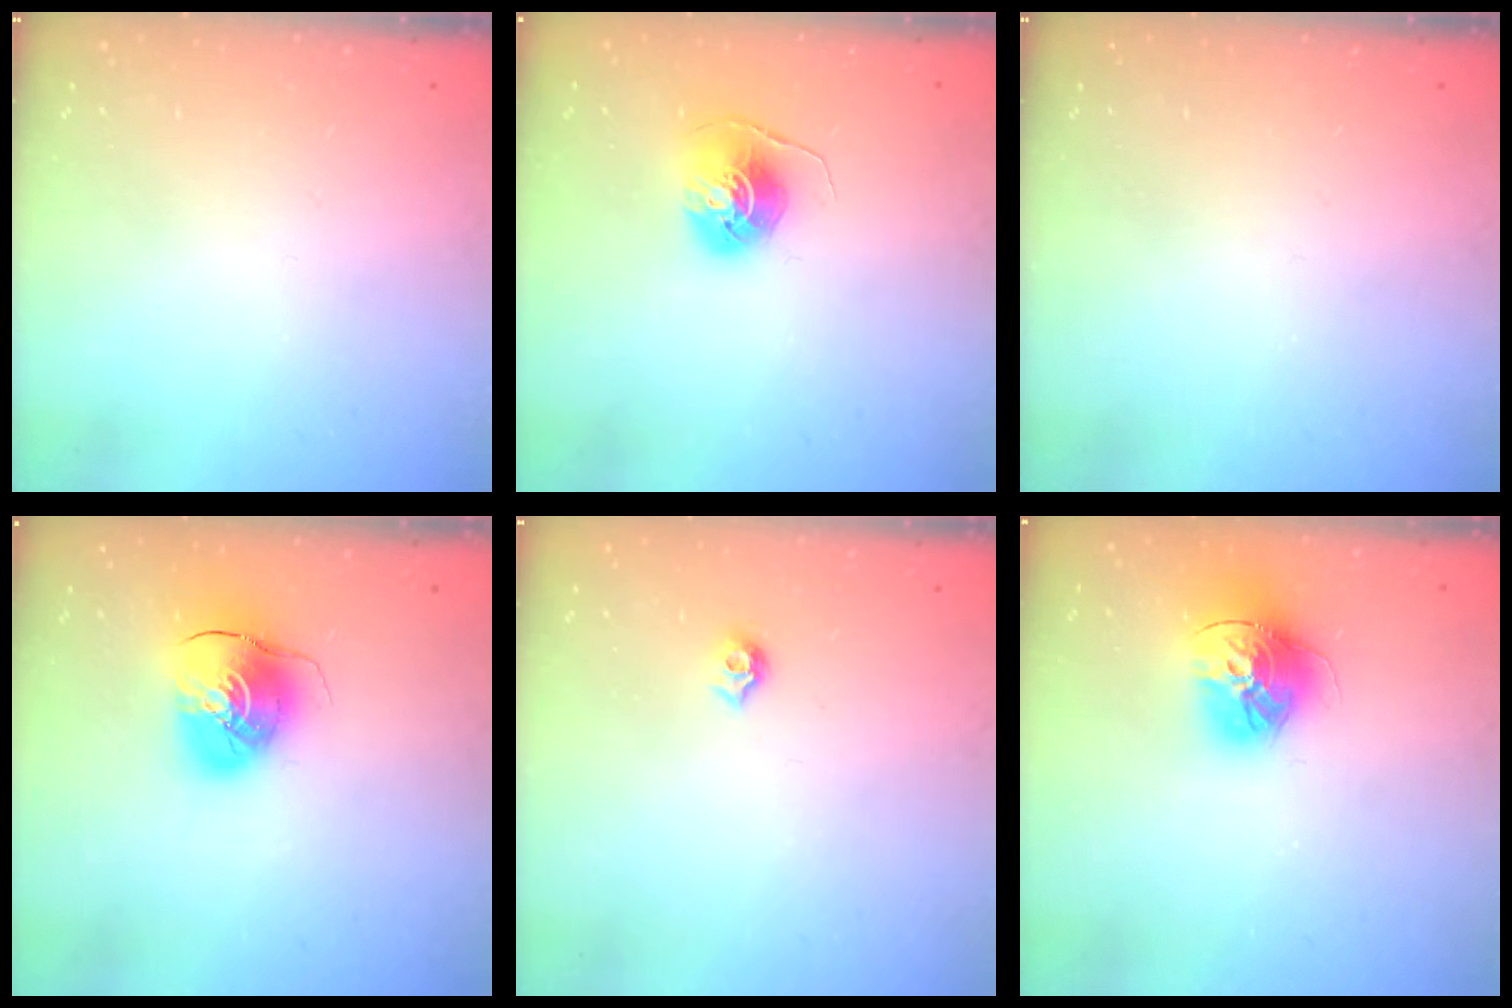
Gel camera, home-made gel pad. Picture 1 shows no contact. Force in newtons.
{"total": 6.8, "press": 6.8, "slide": 0.4}
{"total": 0.0}
{"total": 9.7, "press": 9.6, "slide": 1.4}
{"total": 5.8, "press": 5.7, "slide": 0.8}
{"total": 15.9, "press": 15.9, "slide": 1.5}